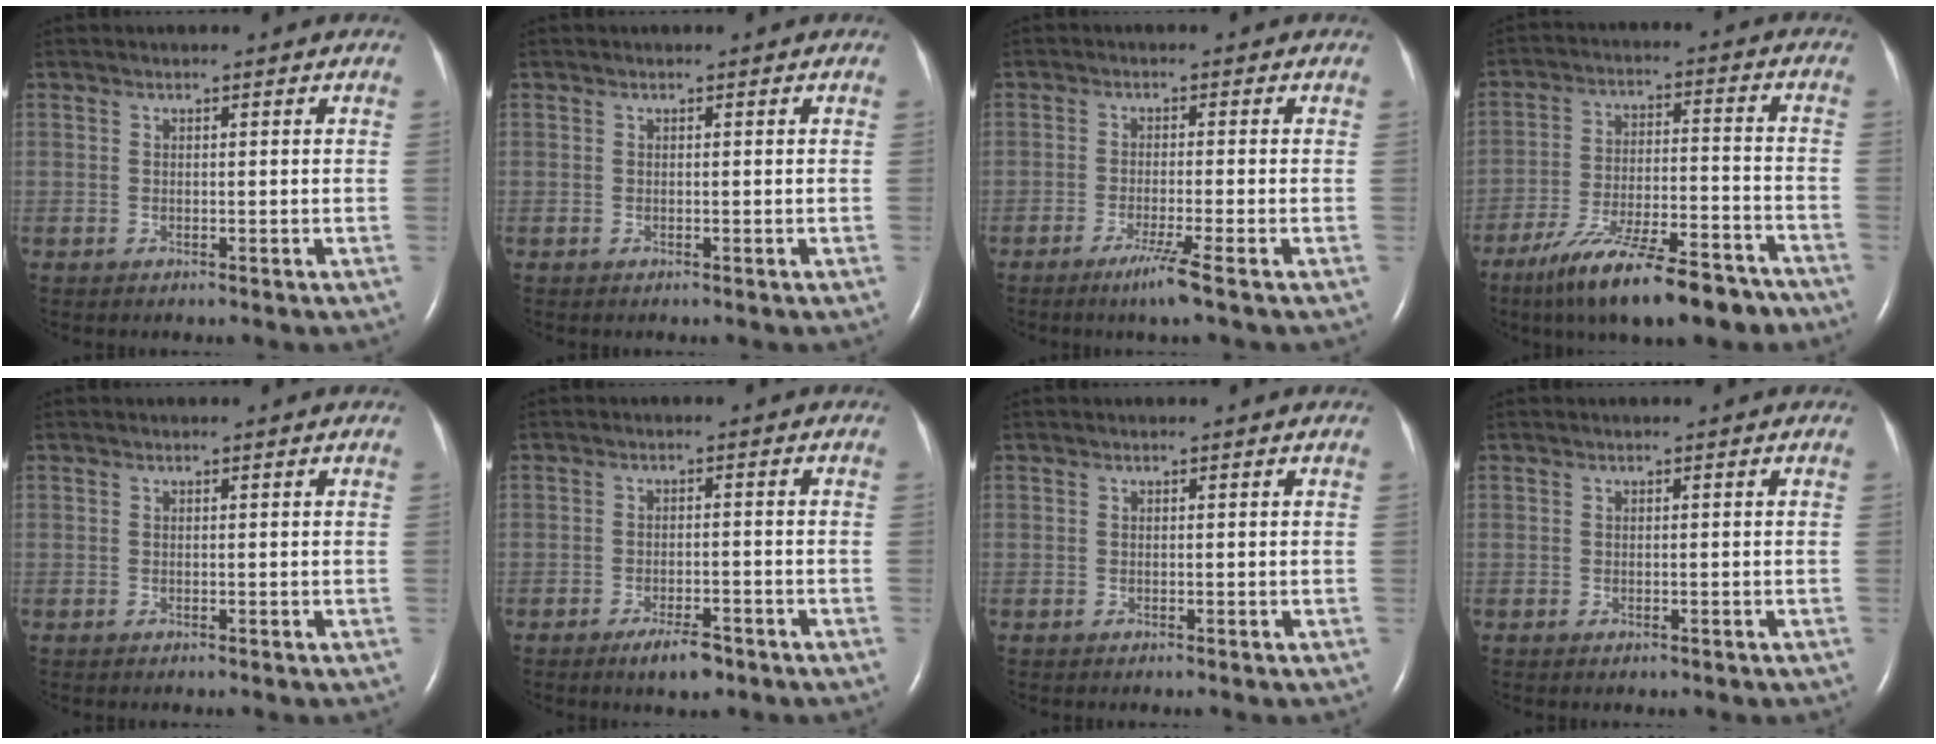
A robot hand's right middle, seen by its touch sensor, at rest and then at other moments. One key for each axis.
{"total": 0.0}
{"total": 4.1, "fx": -2.6, "fy": -1.0, "fz": 3.0, "tx": -0.062, "ty": -0.014, "tz": -0.052}
{"total": 17.8, "fx": -13.6, "fy": 4.0, "fz": 10.8, "tx": -0.156, "ty": -0.004, "tz": -0.220}
{"total": 0.0}
{"total": 4.4, "fx": -3.1, "fy": 1.2, "fz": 2.9, "tx": -0.054, "ty": -0.002, "tz": -0.047}
{"total": 0.0}
{"total": 0.6, "fx": -0.4, "fy": 0.3, "fz": 0.4, "tx": -0.009, "ty": -0.002, "tz": -0.001}